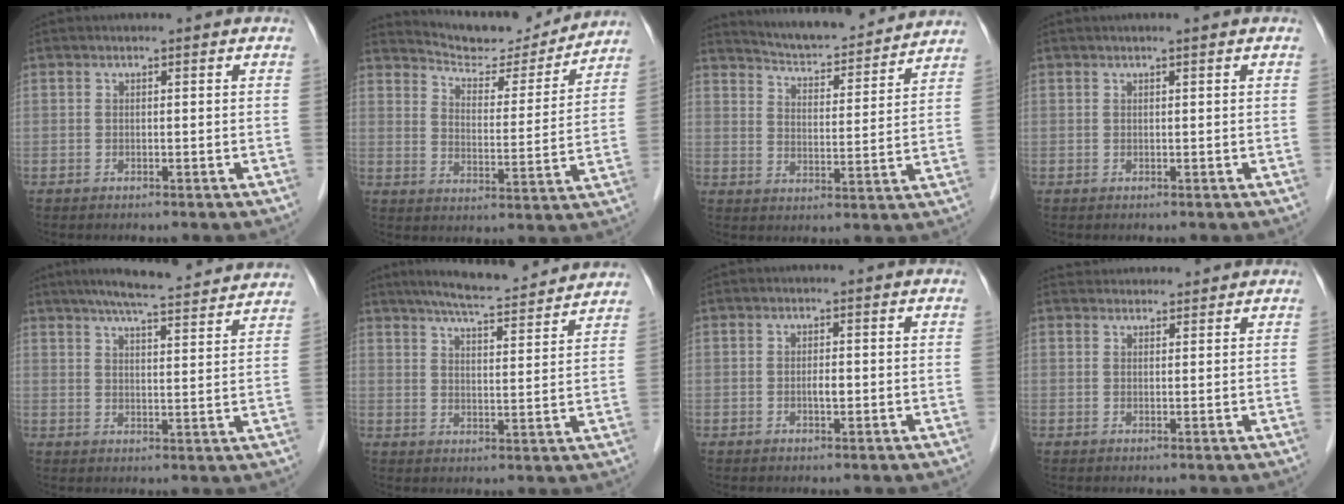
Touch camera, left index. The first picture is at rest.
{"total": 13.3, "force": [13.0, 2.0, 2.4], "torque": [-0.038, -0.013, 0.186]}
{"total": 14.9, "force": [14.2, 1.7, 4.2], "torque": [-0.065, 0.002, 0.198]}
{"total": 0.7, "force": [0.4, -0.2, 0.5], "torque": [-0.017, 0.002, 0.013]}
{"total": 18.5, "force": [16.7, 1.3, 8.0], "torque": [-0.118, 0.019, 0.216]}
{"total": 13.8, "force": [12.6, 0.8, 5.7], "torque": [-0.092, 0.013, 0.171]}
{"total": 1.3, "force": [-0.4, 0.4, 1.2], "torque": [-0.025, 0.000, -0.007]}
{"total": 4.9, "force": [4.8, 0.8, 0.5], "torque": [-0.008, 0.036, 0.068]}